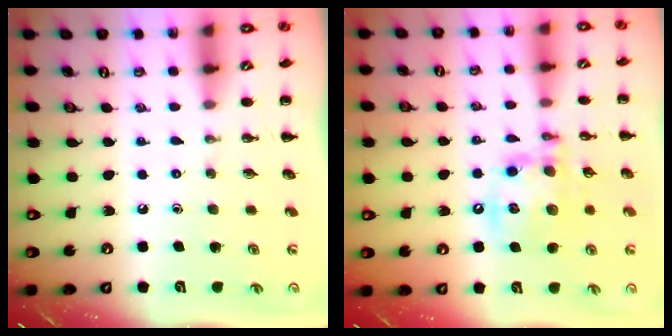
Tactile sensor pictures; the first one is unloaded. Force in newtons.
{"total": 14.2, "press": 13.9, "slide": 3.1}